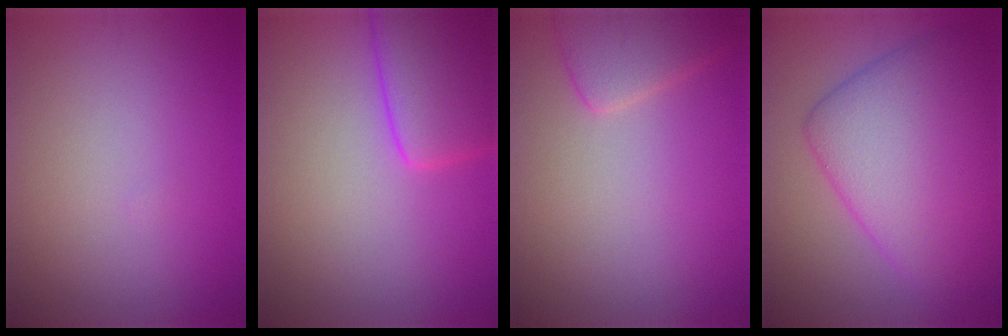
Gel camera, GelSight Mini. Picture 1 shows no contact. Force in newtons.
{"total": 5.6, "press": 5.6, "slide": 0.4}
{"total": 3.0, "press": 3.0, "slide": 0.3}
{"total": 9.7, "press": 9.7, "slide": 0.2}